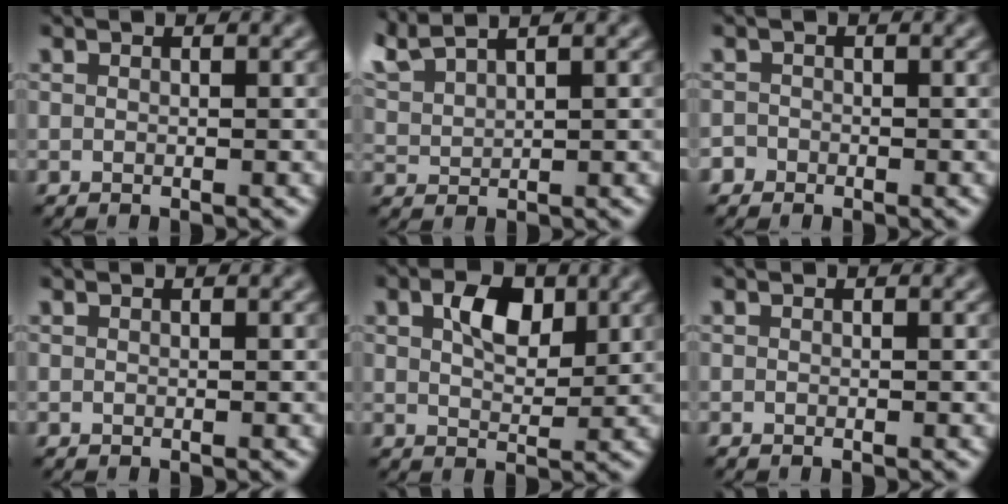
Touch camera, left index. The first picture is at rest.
{"total": 4.1, "force": [3.6, 0.7, 1.8], "torque": [-0.050, 0.017, 0.070]}
{"total": 1.0, "force": [-0.6, 0.8, -0.1], "torque": [0.007, 0.004, -0.012]}
{"total": 0.0}
{"total": 3.9, "force": [1.6, 2.2, 2.9], "torque": [-0.053, 0.006, 0.028]}
{"total": 0.0}